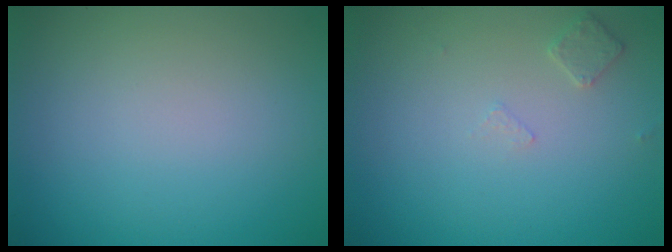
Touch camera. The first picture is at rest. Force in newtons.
{"total": 1.2, "press": 1.1, "slide": 0.3}